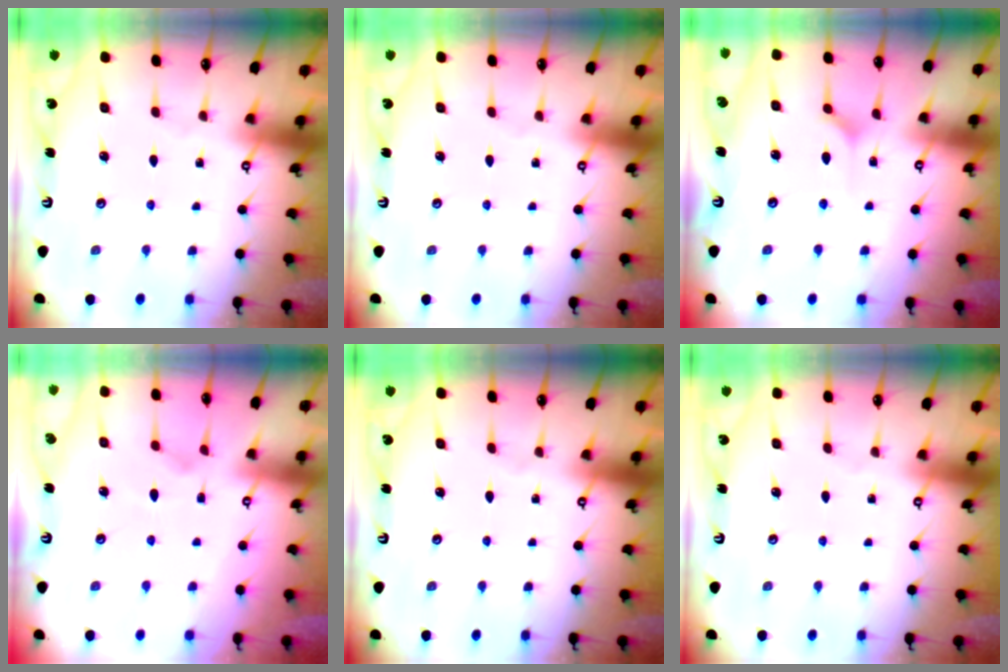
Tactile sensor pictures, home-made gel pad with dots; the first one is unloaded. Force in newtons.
{"total": 0.0}
{"total": 4.1, "press": 4.0, "slide": 0.6}
{"total": 2.1, "press": 1.6, "slide": 1.3}
{"total": 0.0}
{"total": 0.0}